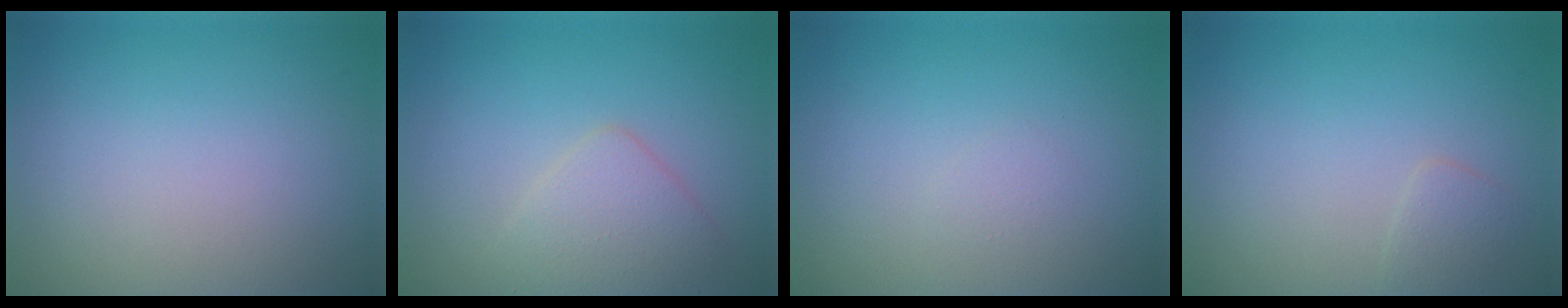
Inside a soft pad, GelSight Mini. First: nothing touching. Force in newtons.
{"total": 3.0, "press": 3.0, "slide": 0.1}
{"total": 0.6, "press": 0.6, "slide": 0.0}
{"total": 1.2, "press": 1.2, "slide": 0.1}